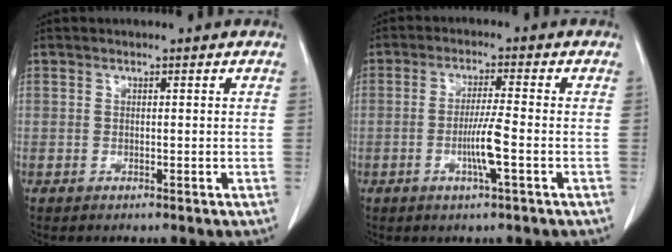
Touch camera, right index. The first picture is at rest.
{"total": 5.2, "force": [-1.6, -0.4, 5.0], "torque": [-0.094, -0.007, -0.030]}